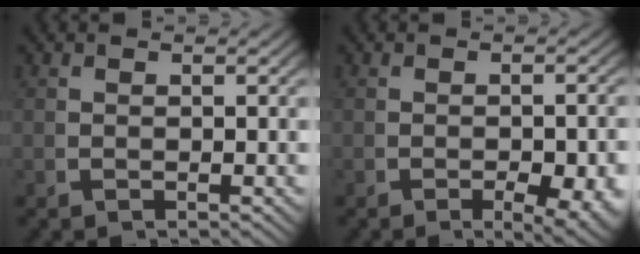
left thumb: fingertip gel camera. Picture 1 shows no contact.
{"total": 4.6, "force": [-1.7, 1.8, 3.8], "torque": [-0.053, -0.014, -0.021]}